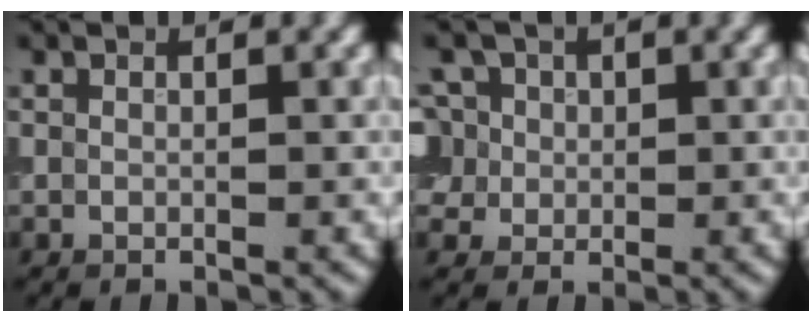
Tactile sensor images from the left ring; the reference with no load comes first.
{"total": 6.8, "force": [2.4, 5.4, 3.3], "torque": [-0.057, 0.026, 0.014]}